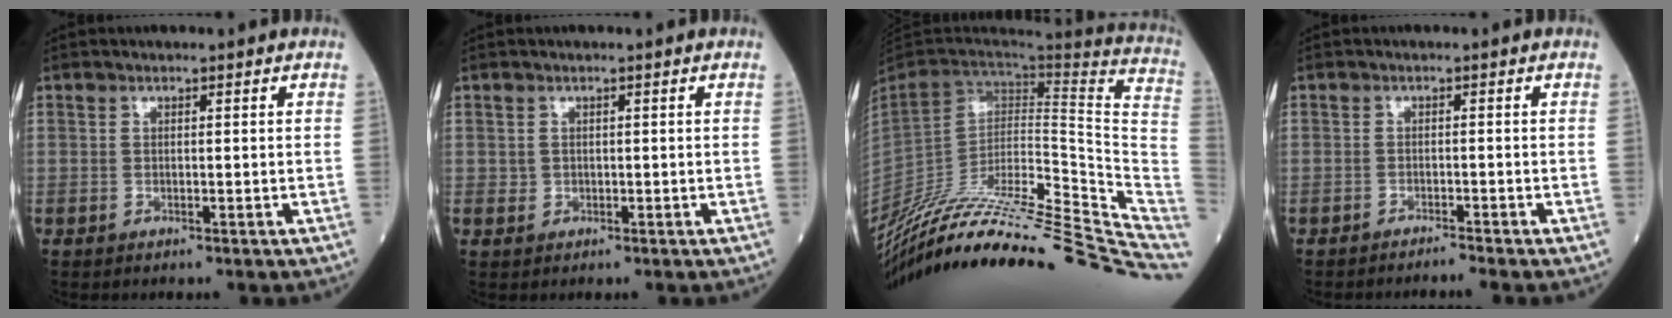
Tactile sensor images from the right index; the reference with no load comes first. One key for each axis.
{"total": 0.8, "fx": 0.1, "fy": 0.8, "fz": 0.1, "tx": 0.000, "ty": 0.002, "tz": 0.005}
{"total": 37.3, "fx": -31.5, "fy": 5.4, "fz": 19.3, "tx": -0.230, "ty": -0.045, "tz": -0.448}
{"total": 1.8, "fx": -1.6, "fy": -0.9, "fz": 0.1, "tx": -0.001, "ty": -0.002, "tz": -0.023}